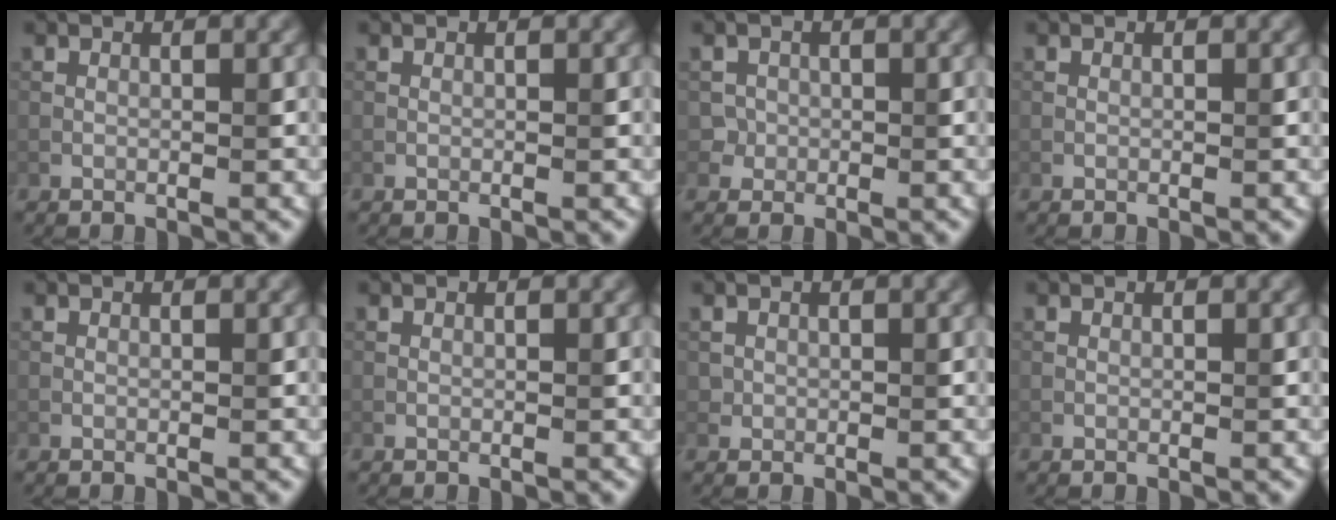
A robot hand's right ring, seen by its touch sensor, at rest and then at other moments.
{"total": 0.0}
{"total": 1.7, "force": [-0.2, 1.7, -0.1], "torque": [0.002, -0.003, -0.001]}
{"total": 0.0}
{"total": 0.0}
{"total": 0.0}
{"total": 1.1, "force": [0.3, 1.1, -0.1], "torque": [-0.008, -0.003, 0.011]}
{"total": 0.0}